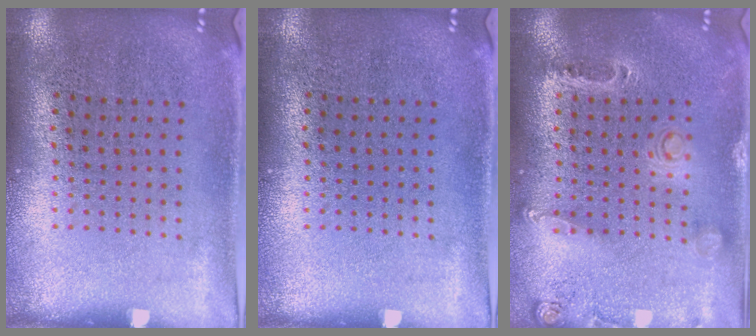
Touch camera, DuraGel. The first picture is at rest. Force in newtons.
{"total": 0.0}
{"total": 0.5, "press": 0.4, "slide": 0.3}